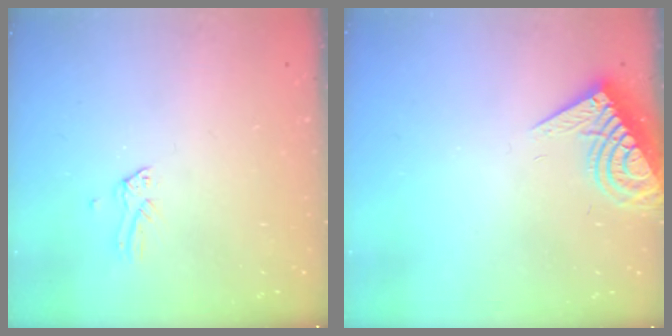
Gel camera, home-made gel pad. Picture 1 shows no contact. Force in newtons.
{"total": 9.6, "press": 9.5, "slide": 1.2}